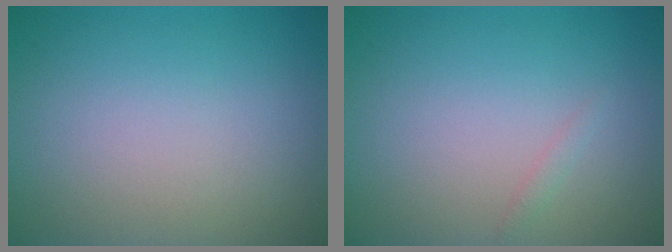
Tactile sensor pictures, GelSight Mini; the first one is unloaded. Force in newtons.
{"total": 0.6, "press": 0.6, "slide": 0.1}